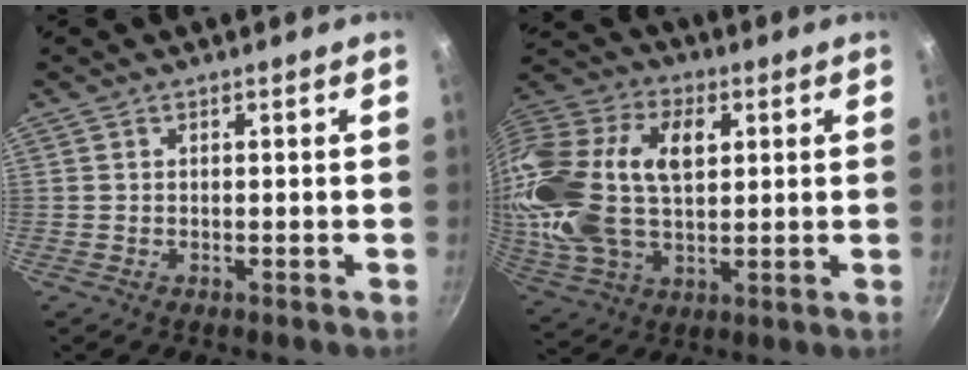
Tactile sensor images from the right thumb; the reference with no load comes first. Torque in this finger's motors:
{"motor_torque": [2.42, 2.59, 1.32, -1.01, 0.42]}